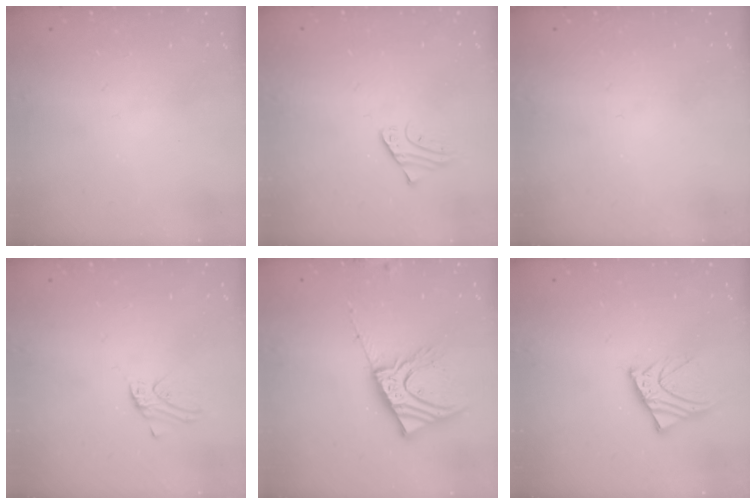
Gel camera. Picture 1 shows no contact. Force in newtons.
{"total": 2.4, "press": 2.4, "slide": 0.2}
{"total": 0.0}
{"total": 1.4, "press": 1.4, "slide": 0.1}
{"total": 15.9, "press": 15.6, "slide": 3.0}
{"total": 7.3, "press": 7.2, "slide": 0.9}